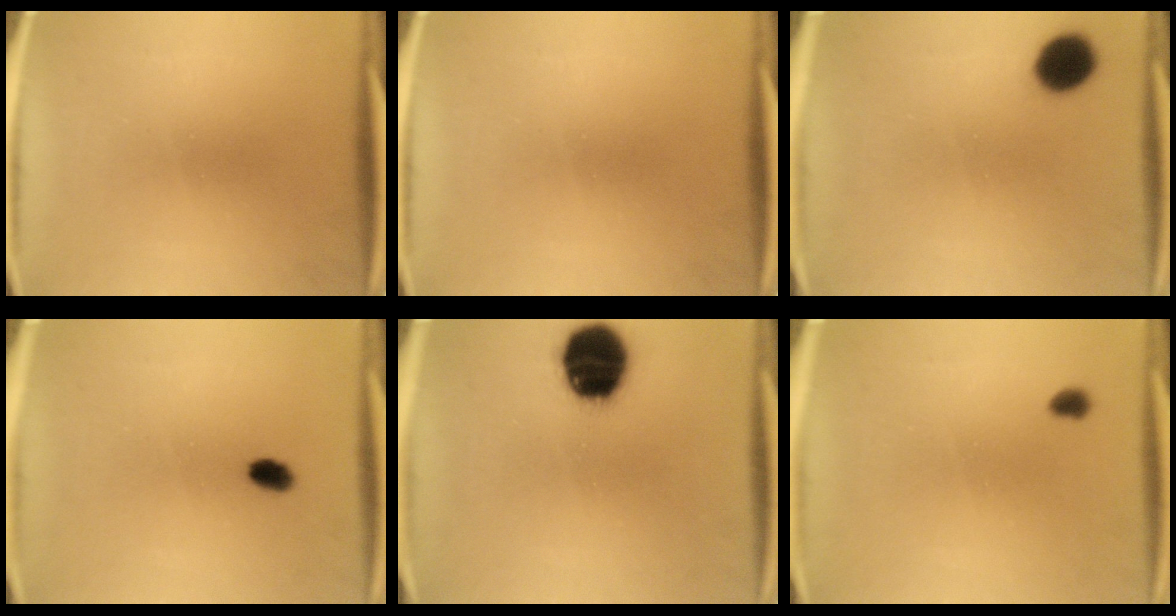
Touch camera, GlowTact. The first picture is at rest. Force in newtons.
{"total": 0.0}
{"total": 7.8}
{"total": 2.5}
{"total": 17.0}
{"total": 1.3}